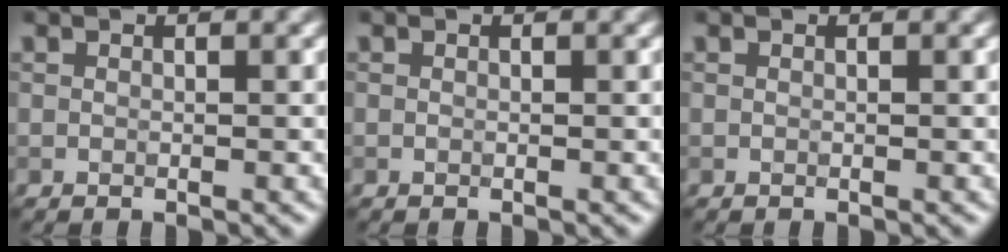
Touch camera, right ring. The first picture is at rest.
{"total": 0.0}
{"total": 0.0}